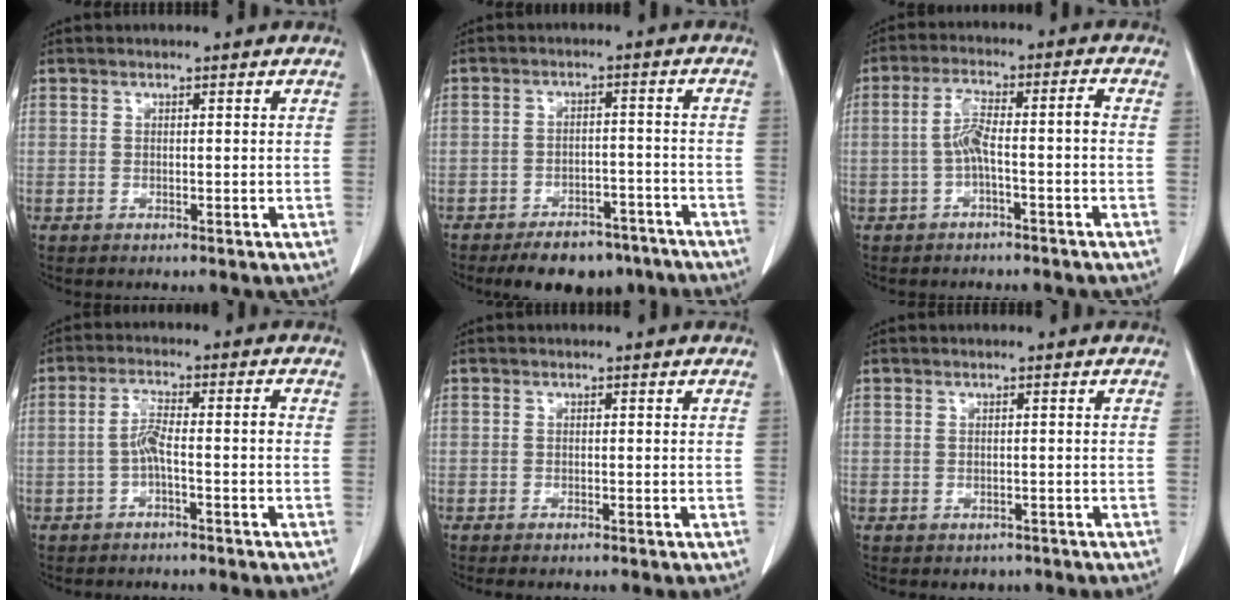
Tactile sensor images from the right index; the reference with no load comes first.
{"total": 9.6, "force": [-7.5, 4.5, 3.9], "torque": [-0.042, 0.013, -0.109]}
{"total": 5.6, "force": [-1.3, 0.7, 5.4], "torque": [-0.109, 0.025, -0.023]}
{"total": 4.0, "force": [-1.3, 0.5, 3.8], "torque": [-0.075, 0.013, -0.025]}
{"total": 0.8, "force": [-0.7, 0.2, 0.3], "torque": [-0.009, -0.001, -0.010]}
{"total": 1.6, "force": [-0.9, 1.2, 0.3], "torque": [-0.004, 0.003, -0.008]}